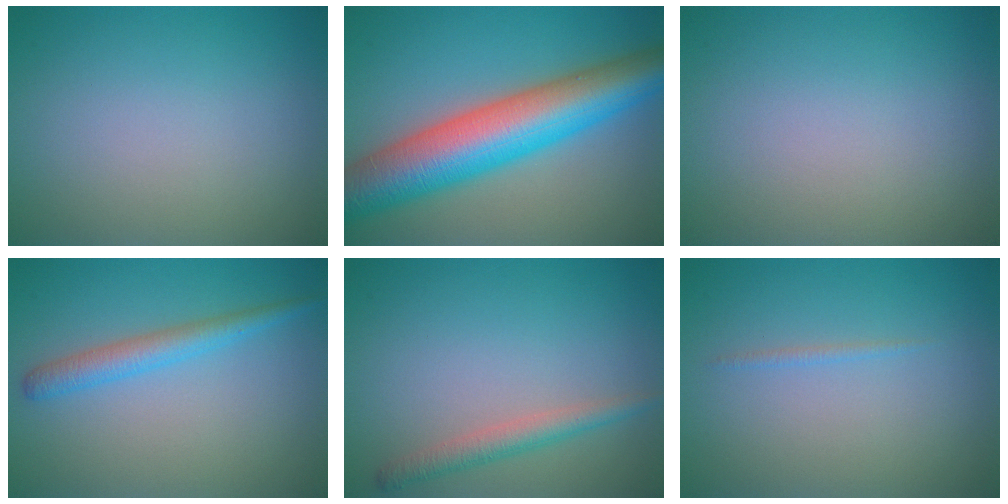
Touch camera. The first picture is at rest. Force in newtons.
{"total": 11.5, "press": 11.5, "slide": 0.3}
{"total": 0.0}
{"total": 2.6, "press": 2.6, "slide": 0.1}
{"total": 2.3, "press": 2.3, "slide": 0.1}
{"total": 0.6, "press": 0.6, "slide": 0.1}